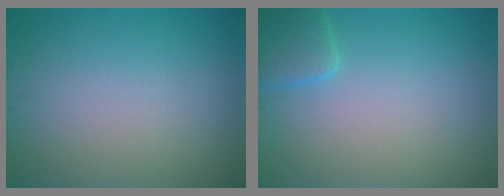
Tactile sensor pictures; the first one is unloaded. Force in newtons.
{"total": 2.4, "press": 2.4, "slide": 0.1}